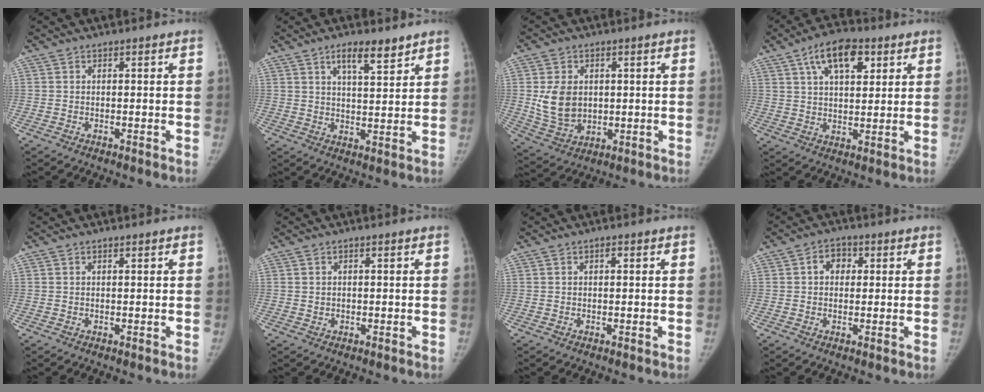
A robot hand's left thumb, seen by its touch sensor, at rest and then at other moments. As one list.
[{"total": 6.6, "force": [4.6, 2.0, 4.3], "torque": [-0.053, -0.032, 0.076]}, {"total": 8.9, "force": [1.0, 6.8, 5.7], "torque": [-0.083, -0.012, 0.036]}, {"total": 10.9, "force": [5.2, 5.5, 7.9], "torque": [-0.107, -0.009, 0.087]}, {"total": 0.0}, {"total": 0.5, "force": [0.1, 0.5, 0.1], "torque": [0.003, 0.000, 0.003]}, {"total": 0.7, "force": [0.2, 0.3, 0.5], "torque": [-0.007, 0.002, 0.002]}, {"total": 3.8, "force": [0.8, 3.1, 2.1], "torque": [-0.010, 0.006, 0.008]}]